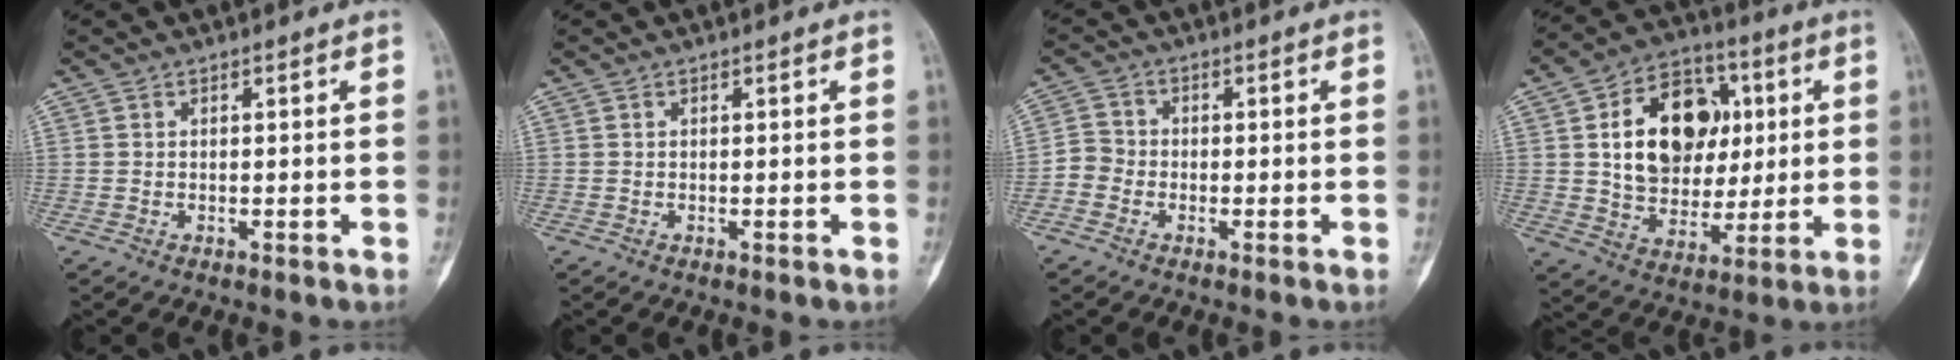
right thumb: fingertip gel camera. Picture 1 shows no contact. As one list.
[{"total": 0.0}, {"total": 3.2, "force": [-1.5, 2.7, 0.9], "torque": [-0.005, 0.009, -0.042]}, {"total": 18.3, "force": [3.9, 13.2, 12.0], "torque": [-0.149, 0.004, 0.067]}]